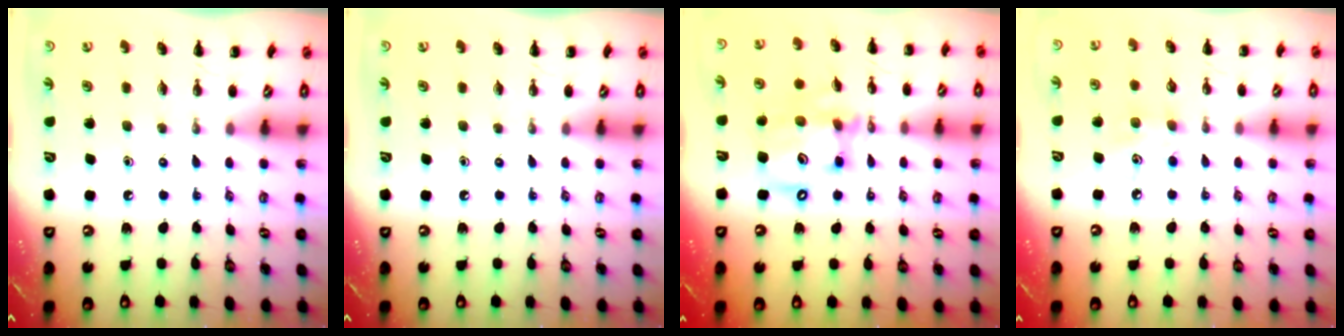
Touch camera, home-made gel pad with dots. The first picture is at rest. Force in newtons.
{"total": 0.0}
{"total": 14.4, "press": 14.0, "slide": 3.1}
{"total": 5.6, "press": 5.5, "slide": 1.1}